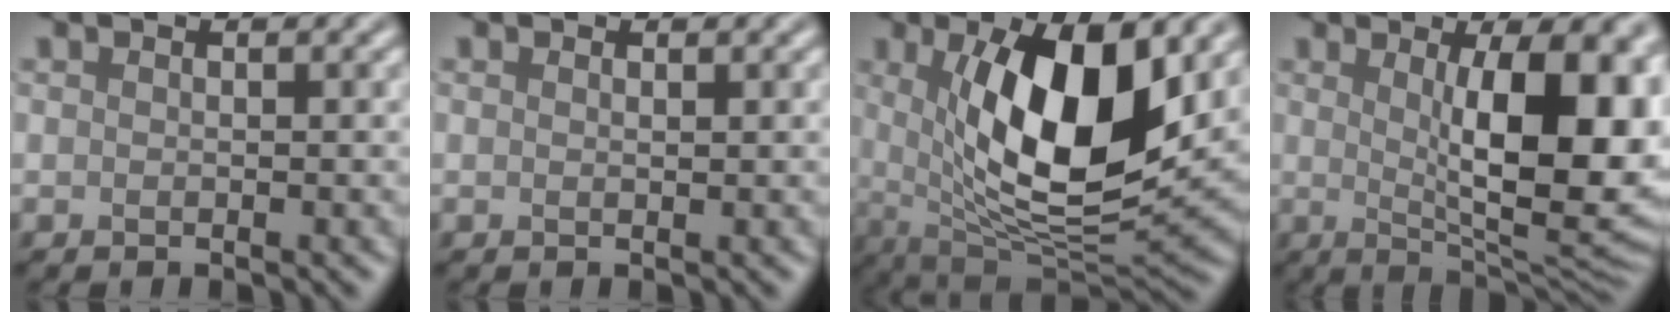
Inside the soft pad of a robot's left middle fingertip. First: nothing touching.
{"total": 0.0}
{"total": 11.6, "force": [2.3, 4.4, 10.5], "torque": [-0.175, -0.015, 0.044]}
{"total": 12.5, "force": [1.4, 4.0, 11.8], "torque": [-0.130, -0.003, 0.025]}